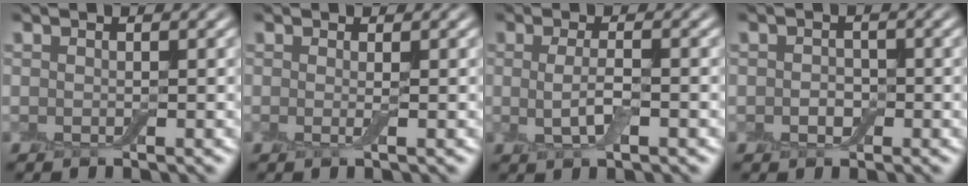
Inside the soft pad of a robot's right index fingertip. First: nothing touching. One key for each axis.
{"total": 0.8, "fx": 0.0, "fy": 0.0, "fz": 0.8, "tx": -0.017, "ty": -0.007, "tz": -0.003}
{"total": 2.7, "fx": -0.2, "fy": 0.7, "fz": 2.6, "tx": -0.054, "ty": -0.009, "tz": -0.005}
{"total": 1.3, "fx": -0.3, "fy": 1.1, "fz": 0.7, "tx": -0.012, "ty": -0.002, "tz": -0.010}